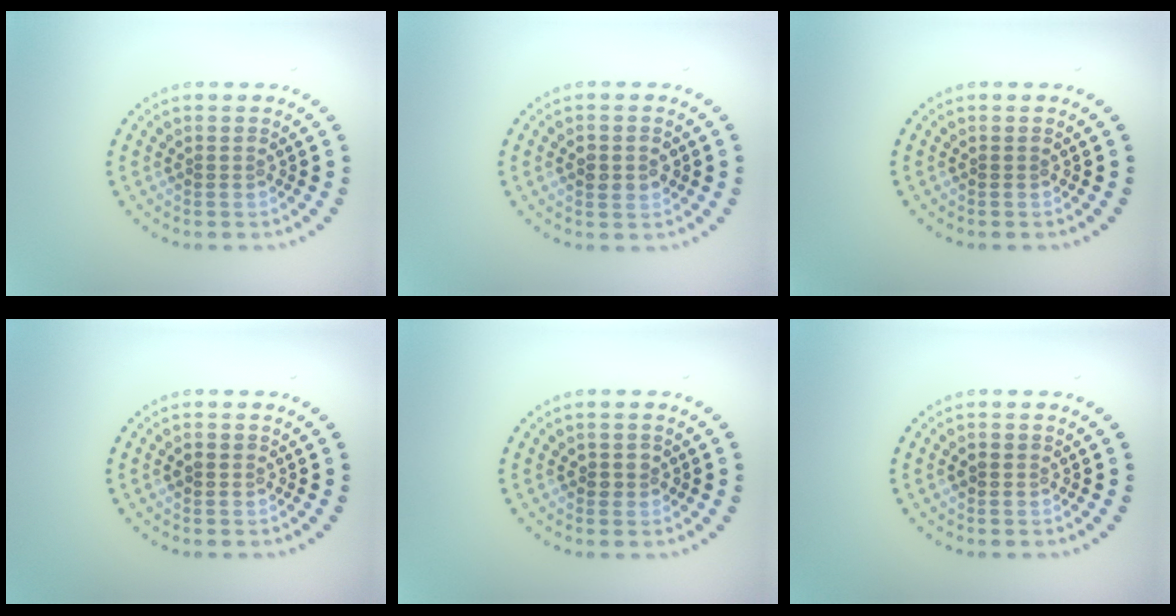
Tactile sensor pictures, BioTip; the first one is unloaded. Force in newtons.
{"total": 2.6, "press": 2.6, "slide": 0.2}
{"total": 0.0}
{"total": 0.9, "press": 0.9, "slide": 0.2}
{"total": 1.1, "press": 1.1, "slide": 0.3}
{"total": 0.9, "press": 0.9, "slide": 0.2}